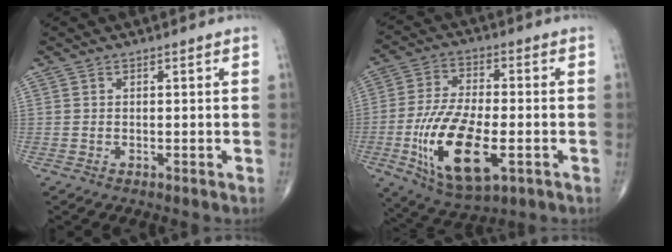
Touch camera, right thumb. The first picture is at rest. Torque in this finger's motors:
{"motor_torque": [1.19, 1.34, 1.23, 0.16, 0.58]}